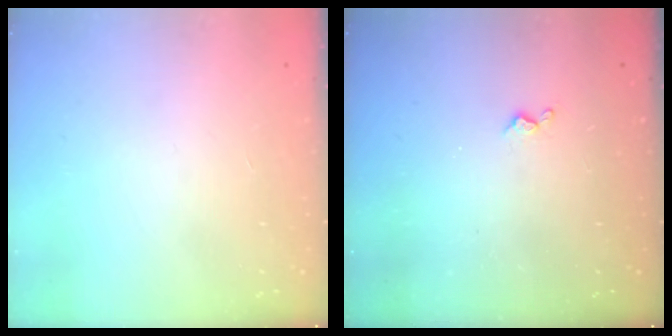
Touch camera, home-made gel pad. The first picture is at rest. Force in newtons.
{"total": 3.1, "press": 3.1, "slide": 0.7}